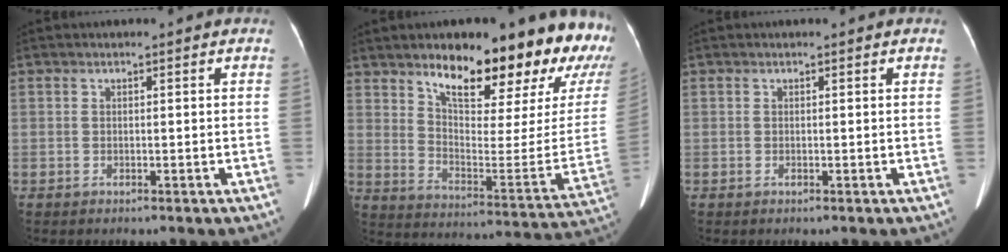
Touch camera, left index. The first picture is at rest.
{"total": 24.8, "force": [19.0, 5.6, 14.8], "torque": [-0.206, -0.052, 0.248]}
{"total": 0.0}